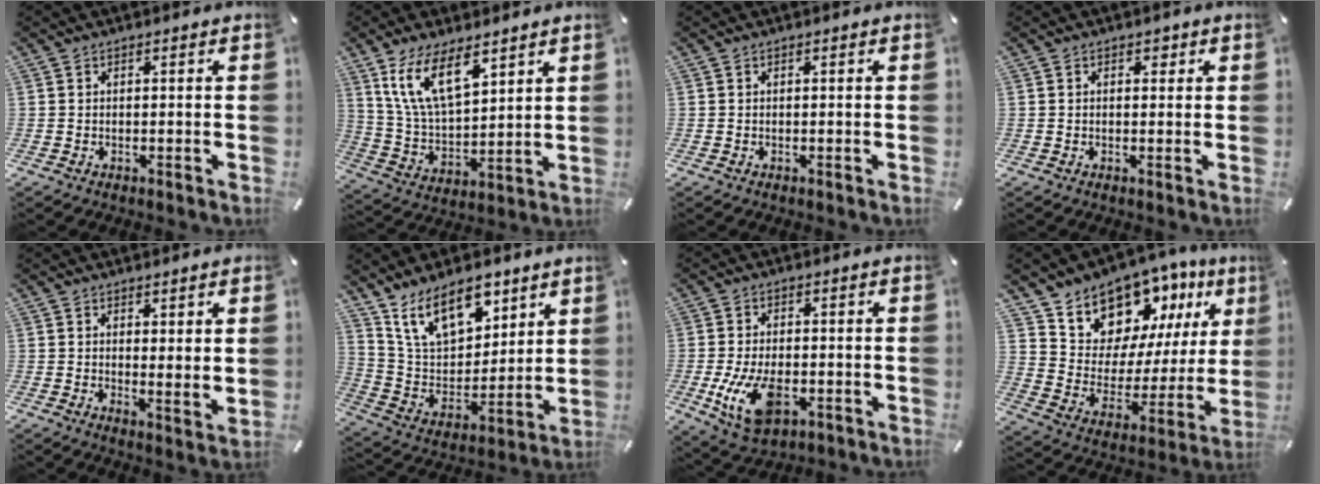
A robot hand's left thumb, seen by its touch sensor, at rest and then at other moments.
{"total": 13.1, "force": [8.4, 6.0, 8.0], "torque": [-0.192, -0.029, 0.153]}
{"total": 0.0}
{"total": 1.2, "force": [0.5, 1.0, 0.4], "torque": [0.005, 0.000, 0.003]}
{"total": 3.2, "force": [2.5, 0.5, 2.0], "torque": [-0.028, -0.023, 0.042]}
{"total": 15.6, "force": [10.7, 8.7, 7.4], "torque": [-0.143, -0.049, 0.199]}
{"total": 10.7, "force": [-2.7, 6.5, 8.1], "torque": [-0.170, -0.005, -0.045]}
{"total": 12.8, "force": [10.9, 6.6, 0.0], "torque": [-0.014, -0.125, 0.197]}